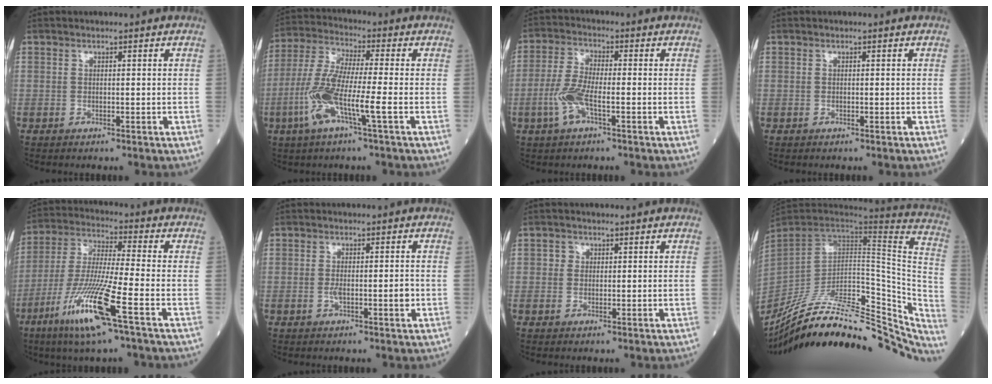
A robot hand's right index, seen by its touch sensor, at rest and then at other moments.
{"total": 10.6, "force": [-3.4, 0.5, 10.0], "torque": [-0.221, -0.002, -0.075]}
{"total": 6.4, "force": [-2.2, 1.7, 5.8], "torque": [-0.135, 0.001, -0.048]}
{"total": 0.0}
{"total": 14.3, "force": [-6.9, -0.2, 12.5], "torque": [-0.263, -0.027, -0.134]}
{"total": 3.1, "force": [-0.7, 0.6, 2.9], "torque": [-0.050, 0.000, -0.010]}
{"total": 1.2, "force": [0.3, 1.1, 0.3], "torque": [0.000, 0.001, 0.002]}
{"total": 37.5, "force": [-30.4, 10.2, 19.4], "torque": [-0.270, -0.044, -0.430]}